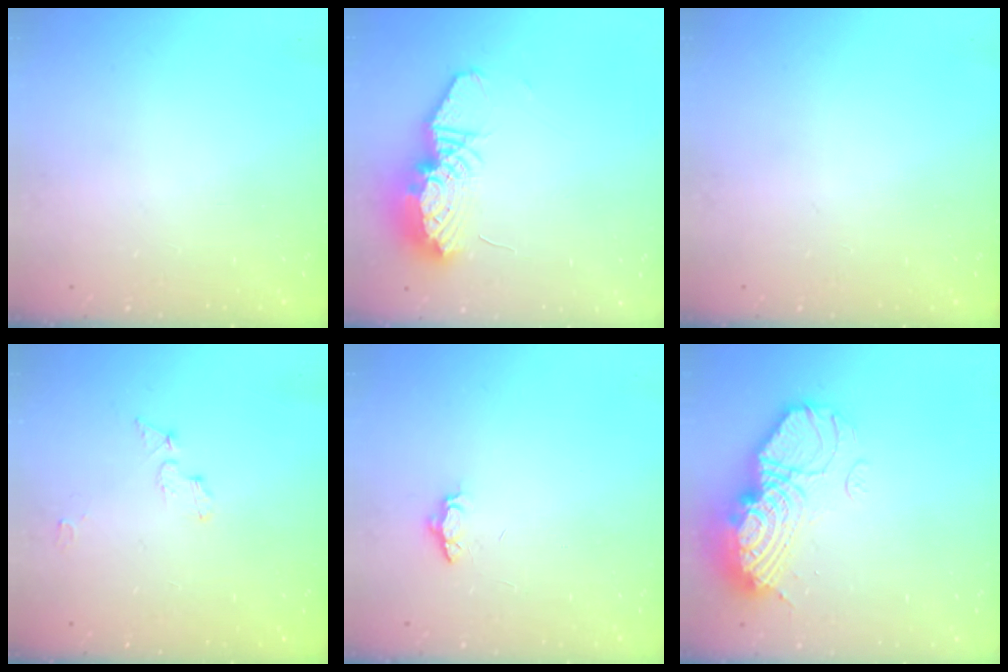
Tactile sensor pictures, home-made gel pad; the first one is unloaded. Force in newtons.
{"total": 13.9, "press": 13.8, "slide": 1.2}
{"total": 0.0}
{"total": 4.4, "press": 4.4, "slide": 0.4}
{"total": 3.5, "press": 3.5, "slide": 0.4}
{"total": 18.3, "press": 18.2, "slide": 1.2}